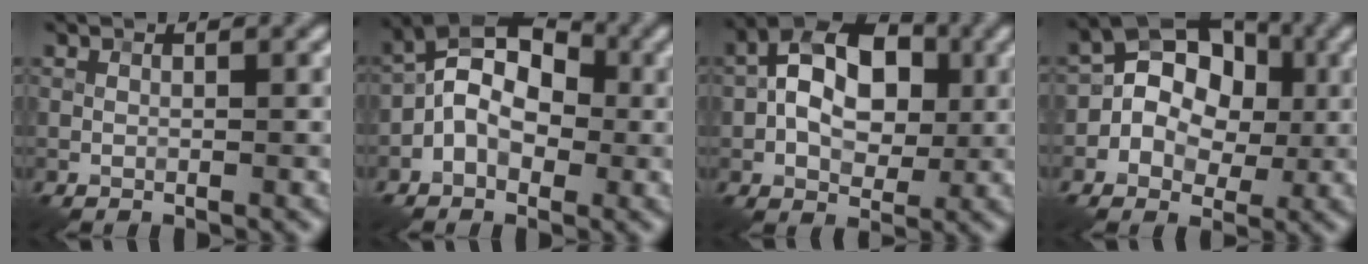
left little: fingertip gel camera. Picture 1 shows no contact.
{"total": 7.2, "force": [-0.7, 4.9, 5.3], "torque": [-0.062, 0.031, -0.033]}
{"total": 8.1, "force": [0.5, 5.2, 6.2], "torque": [-0.099, 0.014, -0.003]}
{"total": 7.5, "force": [0.1, 5.9, 4.7], "torque": [-0.045, 0.021, -0.020]}